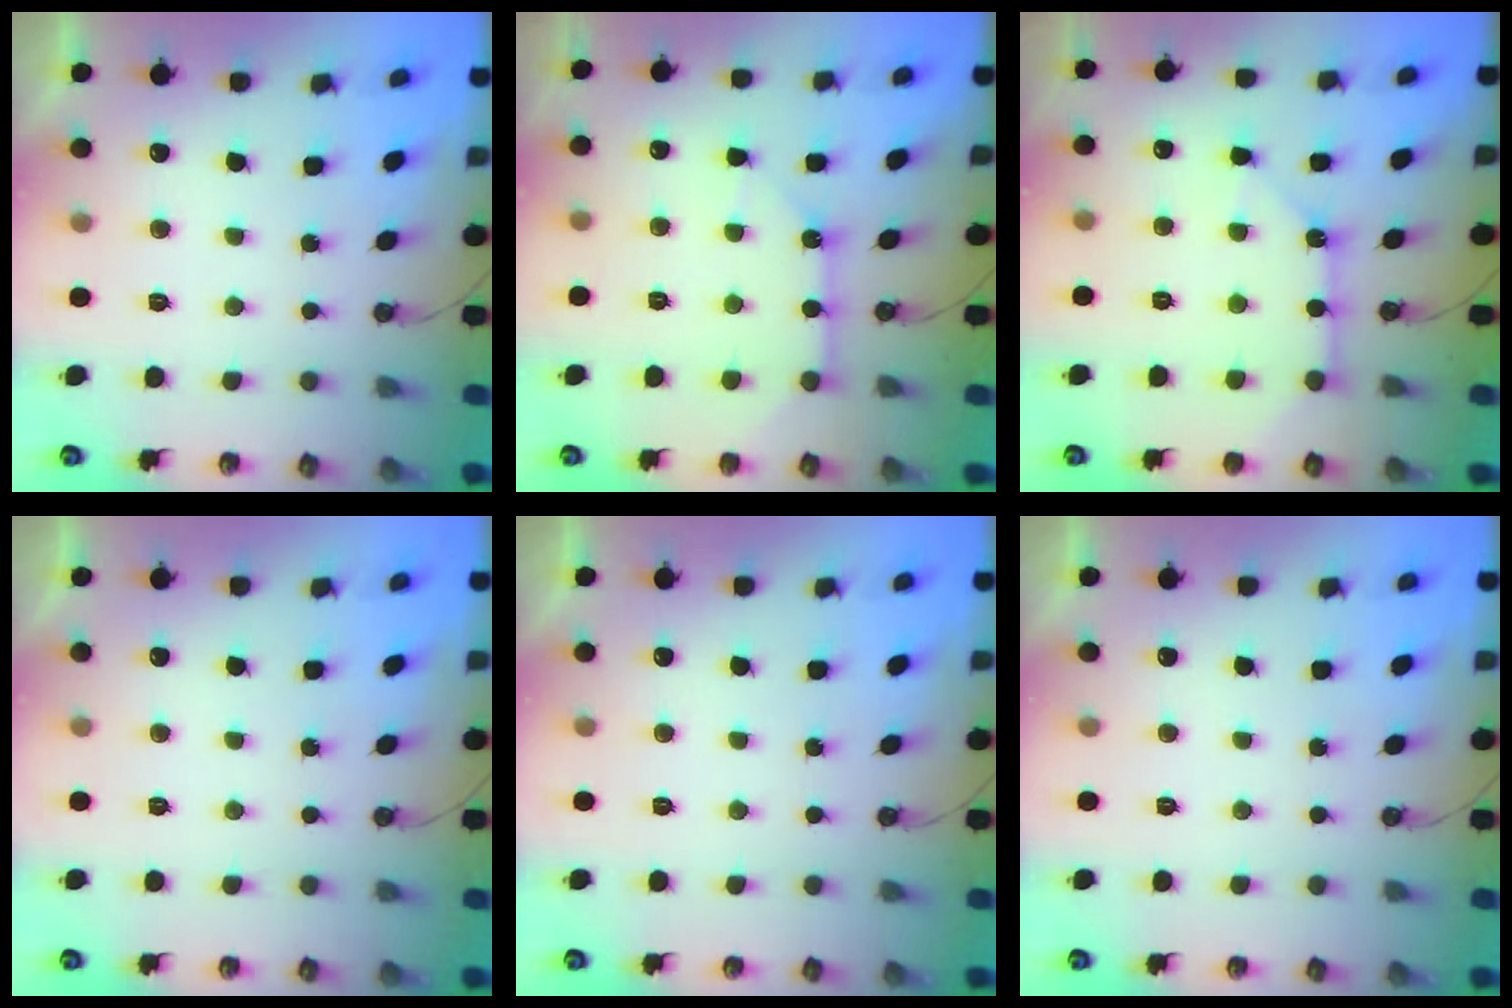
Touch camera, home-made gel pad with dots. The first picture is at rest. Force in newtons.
{"total": 9.8, "press": 9.8, "slide": 1.1}
{"total": 8.8, "press": 8.8, "slide": 0.8}
{"total": 0.0}
{"total": 0.0}
{"total": 0.7, "press": 0.4, "slide": 0.7}